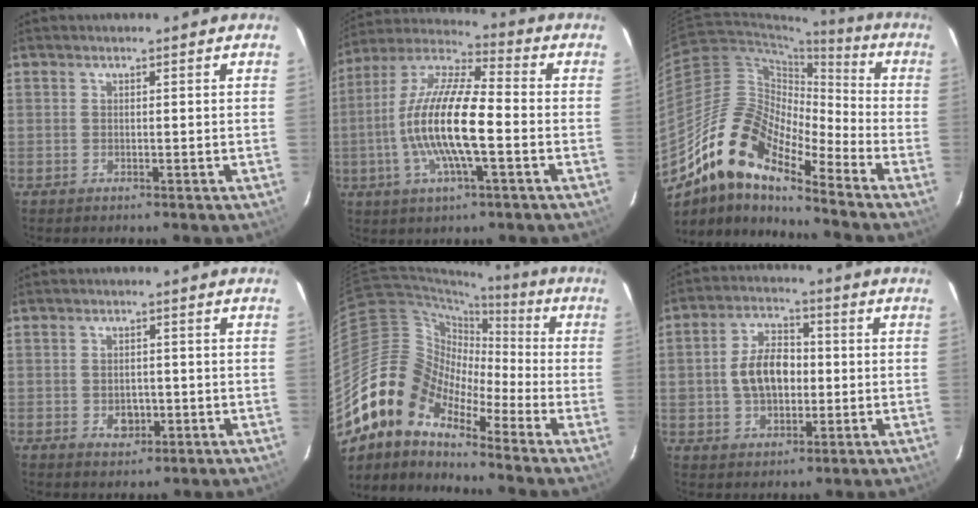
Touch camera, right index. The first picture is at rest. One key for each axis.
{"total": 16.4, "fx": -3.0, "fy": 3.9, "fz": 15.7, "tx": -0.306, "ty": 0.000, "tz": -0.065}
{"total": 16.2, "fx": -11.8, "fy": 4.8, "fz": 10.0, "tx": -0.162, "ty": -0.001, "tz": -0.240}
{"total": 3.8, "fx": -0.9, "fy": 2.9, "fz": 2.1, "tx": -0.038, "ty": 0.001, "tz": -0.007}
{"total": 13.4, "fx": -9.8, "fy": 7.1, "fz": 5.7, "tx": -0.096, "ty": 0.017, "tz": -0.209}
{"total": 9.8, "fx": -0.2, "fy": 6.4, "fz": 7.5, "tx": -0.143, "ty": 0.021, "tz": 0.003}